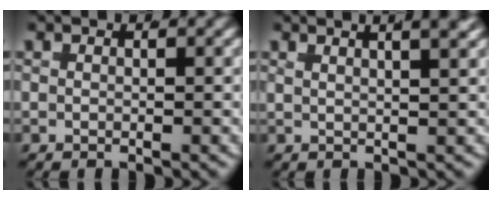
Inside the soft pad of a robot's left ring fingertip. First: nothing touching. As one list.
[{"total": 5.0, "force": [3.3, 1.8, 3.4], "torque": [-0.031, 0.023, 0.039]}]